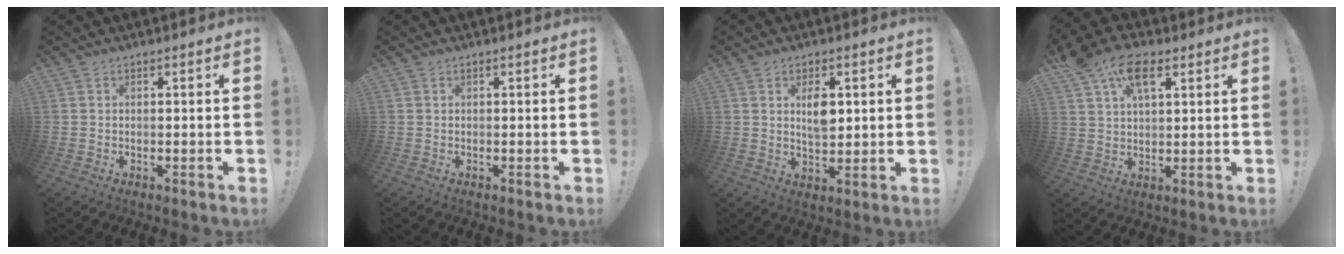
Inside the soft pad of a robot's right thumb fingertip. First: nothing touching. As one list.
[{"total": 0.0}, {"total": 6.9, "force": [1.9, 3.7, 5.5], "torque": [-0.072, -0.009, 0.027]}, {"total": 11.8, "force": [6.7, 6.3, 7.4], "torque": [-0.128, -0.015, 0.125]}]